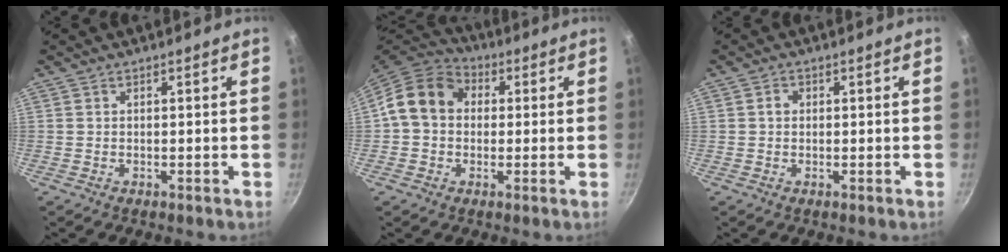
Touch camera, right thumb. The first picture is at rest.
{"total": 12.2, "force": [1.5, 10.0, 6.8], "torque": [-0.092, 0.028, 0.004]}
{"total": 1.5, "force": [0.2, 1.3, 0.7], "torque": [-0.007, 0.007, 0.001]}